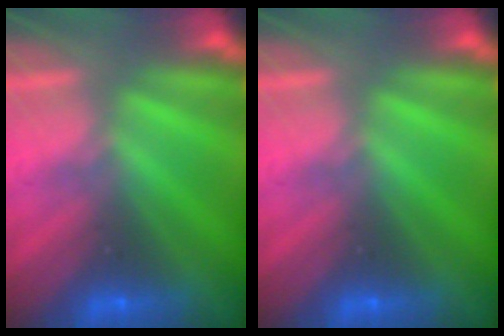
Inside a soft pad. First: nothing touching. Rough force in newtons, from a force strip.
{"total": 0.0}